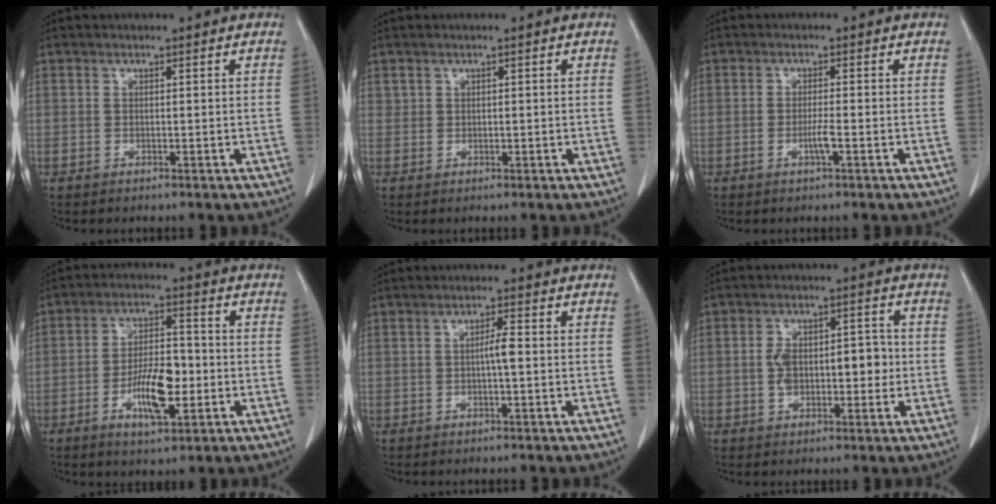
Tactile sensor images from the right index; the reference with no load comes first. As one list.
[{"total": 0.5, "force": [0.3, 0.4, 0.0], "torque": [0.008, 0.002, 0.006]}, {"total": 2.1, "force": [-0.8, -0.2, 1.9], "torque": [-0.040, -0.003, -0.016]}, {"total": 9.3, "force": [-2.8, 3.1, 8.3], "torque": [-0.156, 0.002, -0.046]}, {"total": 3.1, "force": [-0.2, 0.2, 3.1], "torque": [-0.056, 0.002, -0.004]}, {"total": 7.7, "force": [-0.5, 4.1, 6.5], "torque": [-0.113, 0.027, -0.004]}]